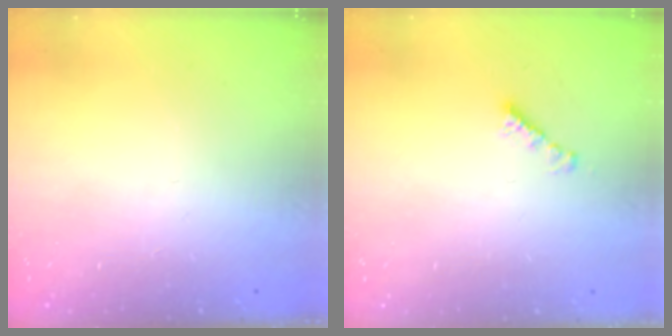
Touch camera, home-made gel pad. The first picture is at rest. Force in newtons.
{"total": 2.3, "press": 2.3, "slide": 0.2}